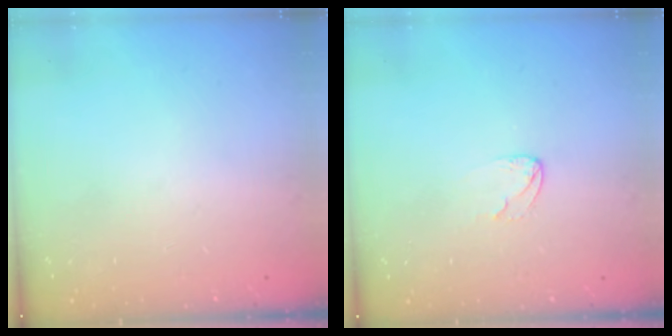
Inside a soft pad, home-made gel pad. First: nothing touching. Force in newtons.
{"total": 3.7, "press": 3.7, "slide": 0.3}